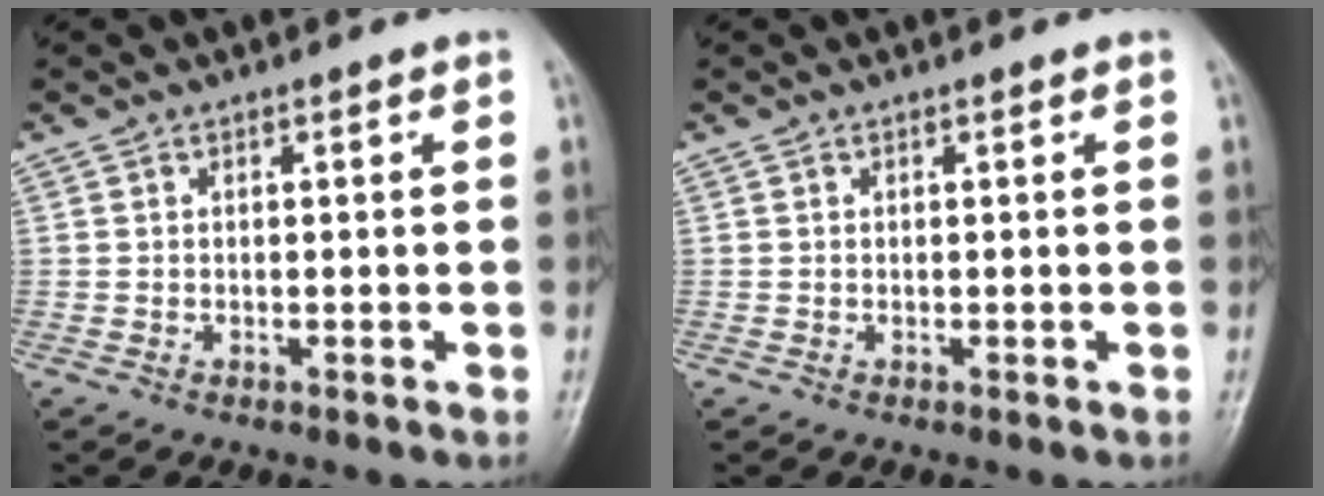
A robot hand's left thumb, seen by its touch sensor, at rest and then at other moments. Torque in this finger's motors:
{"motor_torque": [0.00, 0.00, 0.00, 0.00, 0.00]}